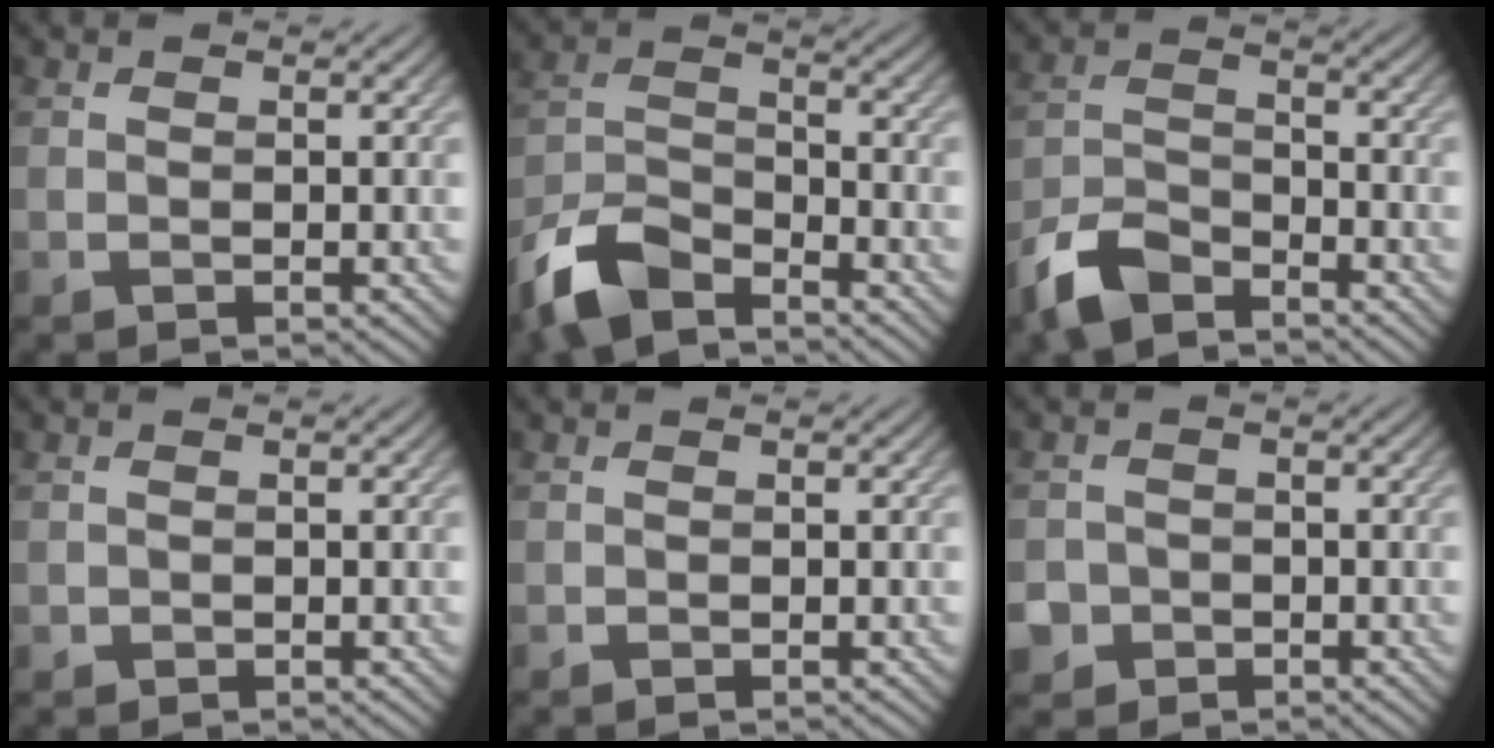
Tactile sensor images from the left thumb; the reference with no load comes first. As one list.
[{"total": 8.6, "force": [-6.7, 3.1, 4.4], "torque": [-0.094, -0.008, -0.152]}, {"total": 6.5, "force": [-5.1, 2.5, 3.1], "torque": [-0.067, -0.006, -0.116]}, {"total": 0.7, "force": [-0.2, 0.6, 0.0], "torque": [0.000, -0.006, -0.004]}, {"total": 0.0}, {"total": 3.0, "force": [-1.6, 2.5, 0.5], "torque": [-0.013, -0.003, -0.034]}]